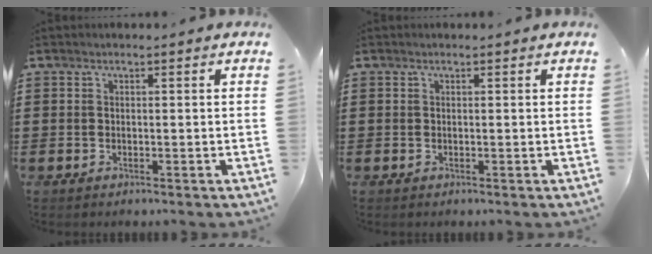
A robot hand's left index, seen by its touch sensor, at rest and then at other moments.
{"total": 0.0}